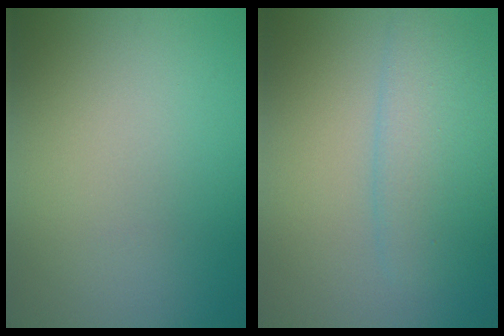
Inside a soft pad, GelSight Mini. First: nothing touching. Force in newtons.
{"total": 4.0, "press": 4.0, "slide": 0.4}